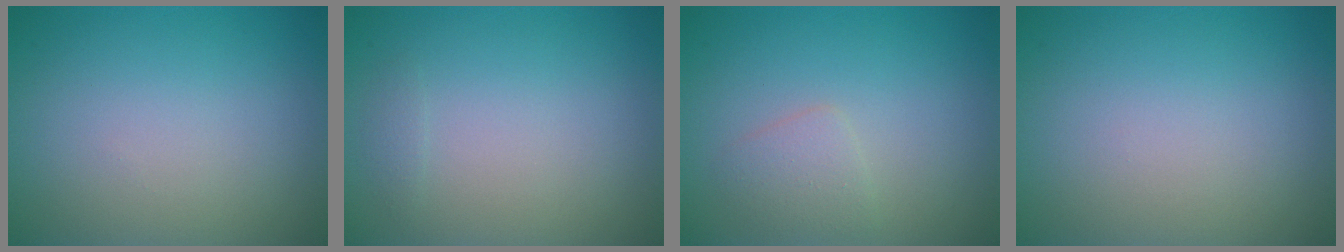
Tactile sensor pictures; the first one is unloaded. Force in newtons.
{"total": 0.6, "press": 0.6, "slide": 0.0}
{"total": 1.6, "press": 1.6, "slide": 0.1}
{"total": 0.0}